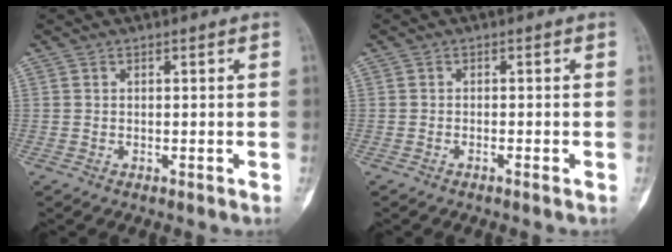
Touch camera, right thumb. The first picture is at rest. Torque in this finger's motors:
{"motor_torque": [-0.45, -0.19, -0.09, -0.13, -0.04]}